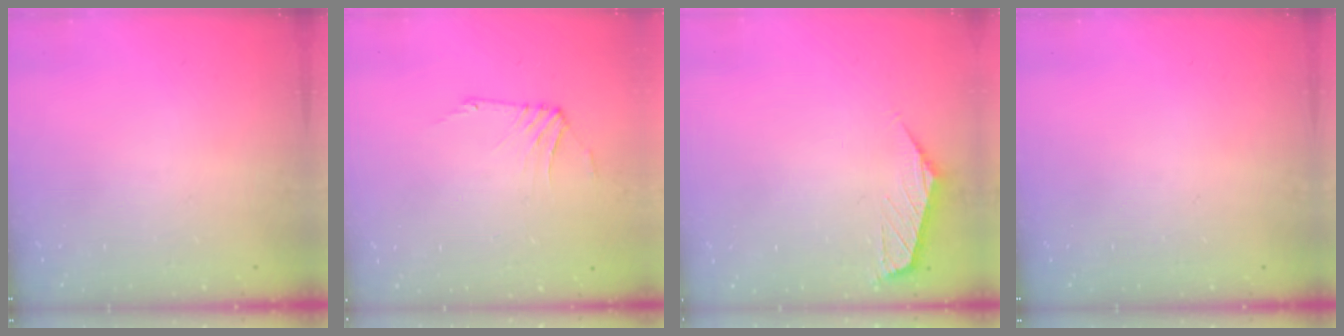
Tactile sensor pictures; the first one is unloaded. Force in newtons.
{"total": 1.0, "press": 0.8, "slide": 0.5}
{"total": 0.8, "press": 0.7, "slide": 0.4}
{"total": 0.0}